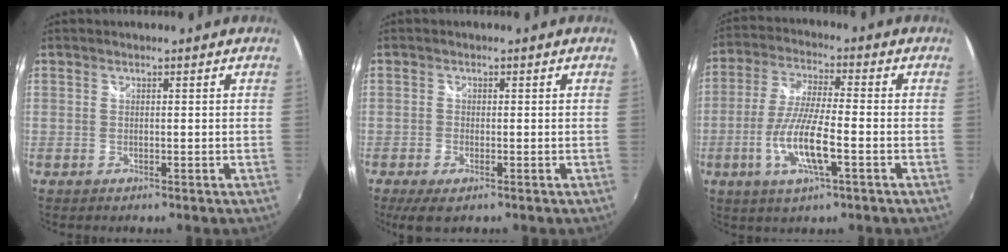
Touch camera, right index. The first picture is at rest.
{"total": 4.0, "force": [-2.4, 1.7, 2.7], "torque": [-0.063, -0.012, -0.043]}
{"total": 11.0, "force": [-3.6, 2.1, 10.2], "torque": [-0.209, -0.010, -0.071]}